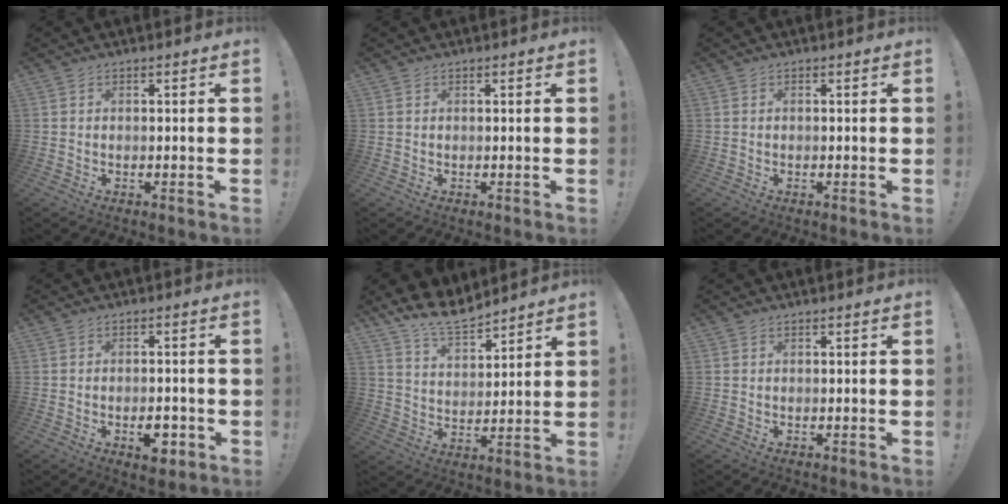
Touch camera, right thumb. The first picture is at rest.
{"total": 0.0}
{"total": 0.0}
{"total": 5.7, "force": [-2.4, 3.1, 4.2], "torque": [-0.043, 0.009, -0.037]}
{"total": 10.3, "force": [9.1, 3.2, 3.7], "torque": [-0.071, -0.069, 0.170]}
{"total": 0.0}